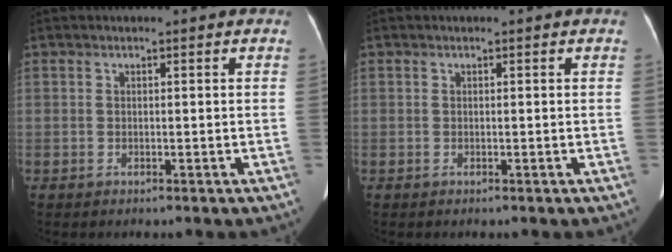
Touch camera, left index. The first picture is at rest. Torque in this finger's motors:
{"motor_torque": [0.04, 0.04, 0.00, 0.00]}